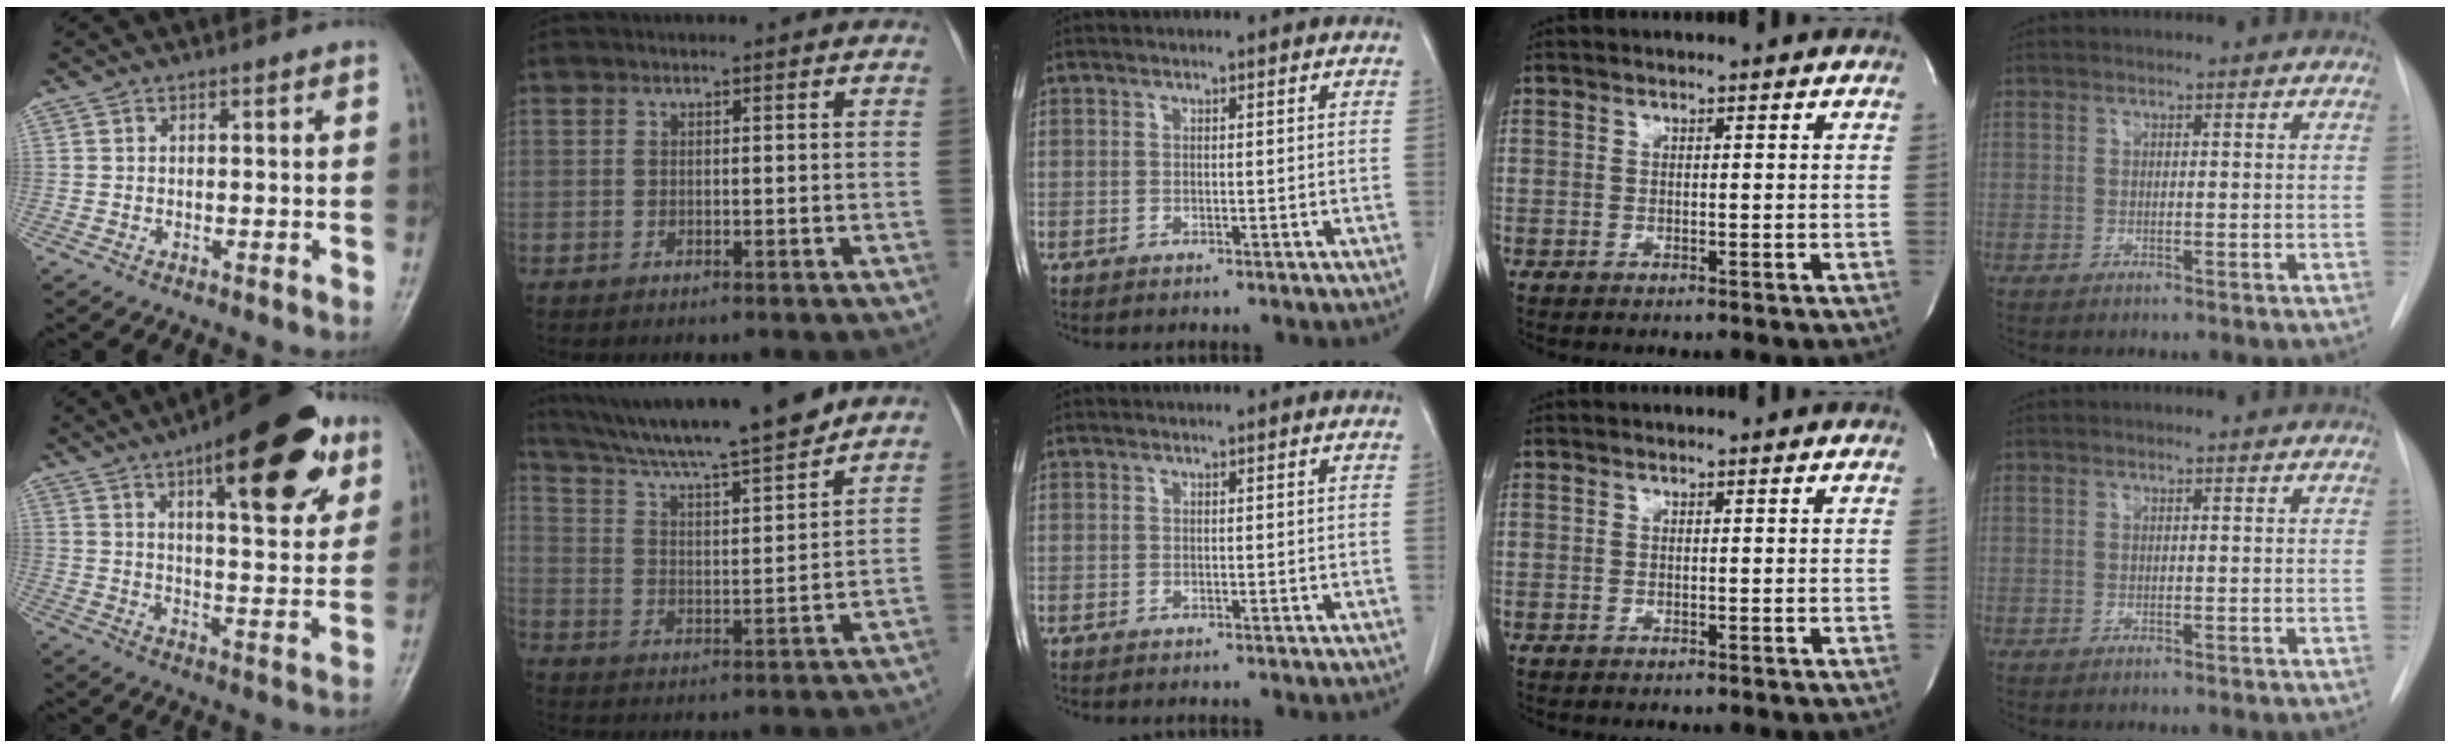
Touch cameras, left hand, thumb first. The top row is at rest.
{"thumb": {"total": 20.4, "force": [10.6, 7.2, 15.8], "torque": [-0.188, -0.031, 0.151]}, "index": {"total": 16.5, "force": [14.6, 0.0, 7.6], "torque": [-0.130, 0.009, 0.234]}}